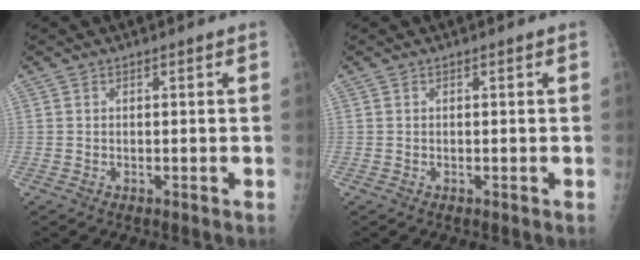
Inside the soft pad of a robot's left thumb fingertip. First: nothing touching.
{"total": 0.0}